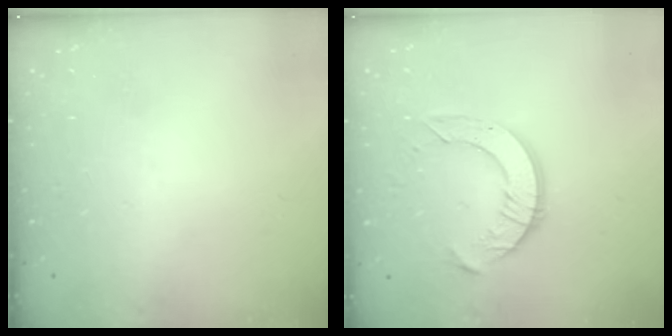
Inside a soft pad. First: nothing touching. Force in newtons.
{"total": 9.6, "press": 9.6, "slide": 1.0}